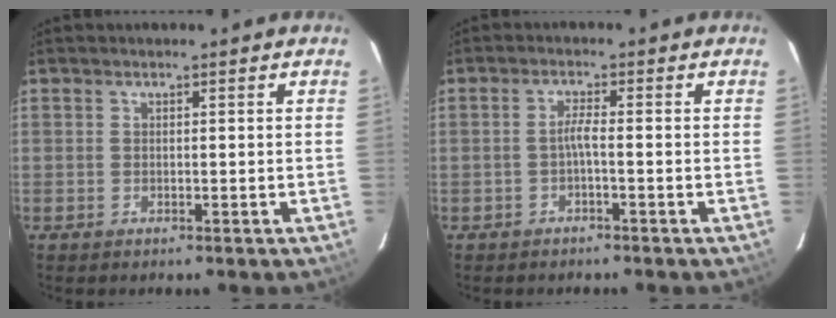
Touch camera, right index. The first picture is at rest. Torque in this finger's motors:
{"motor_torque": [0.31, -0.19, 0.23, 0.06]}